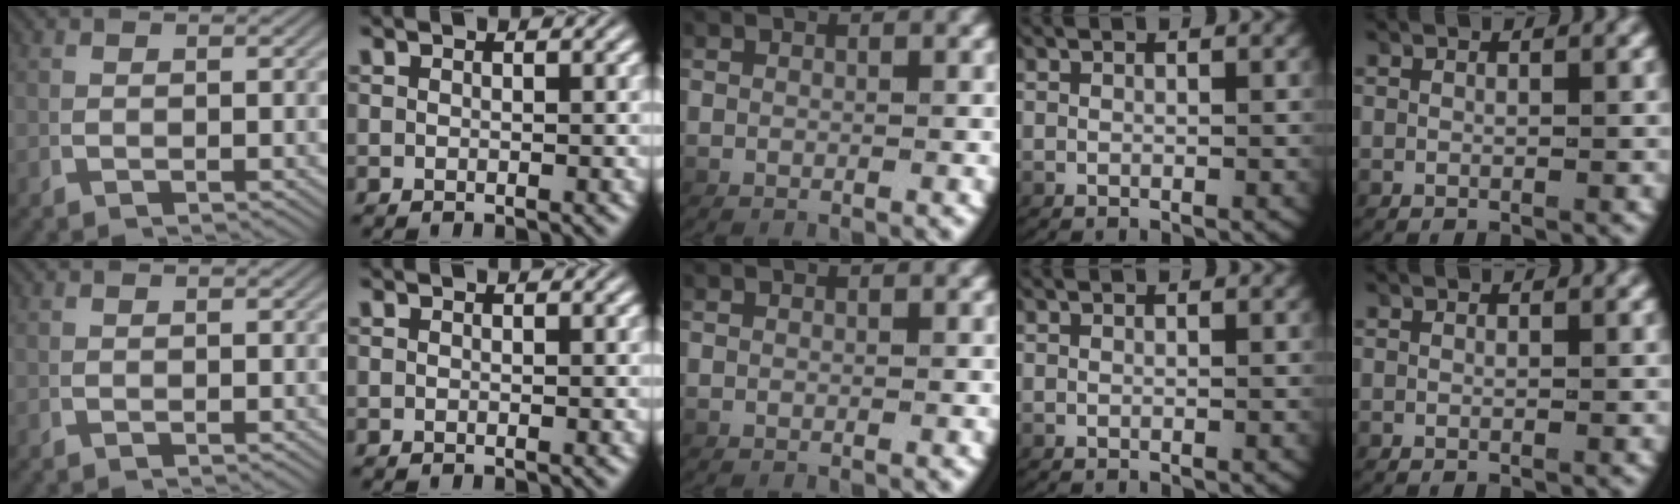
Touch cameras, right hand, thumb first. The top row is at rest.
{}